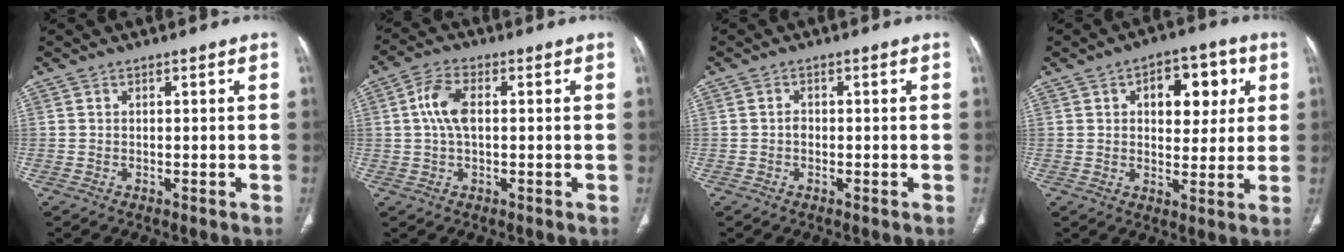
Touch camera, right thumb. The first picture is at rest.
{"total": 6.4, "force": [0.8, 3.3, 5.5], "torque": [-0.118, 0.014, 0.013]}
{"total": 1.0, "force": [-0.3, 0.8, 0.5], "torque": [-0.002, 0.000, -0.008]}
{"total": 11.1, "force": [3.5, 6.5, 8.3], "torque": [-0.064, -0.006, 0.045]}